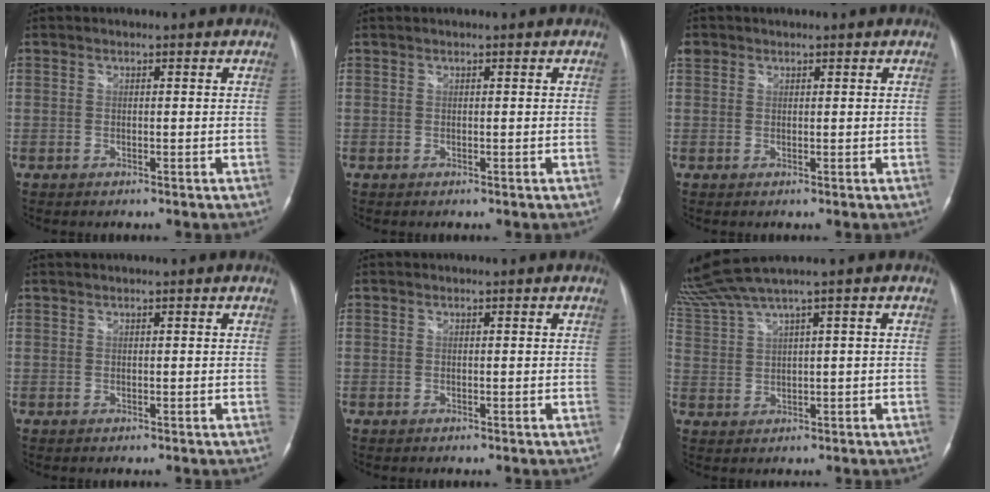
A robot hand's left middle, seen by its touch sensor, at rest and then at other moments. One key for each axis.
{"total": 0.0}
{"total": 1.8, "fx": 1.0, "fy": 1.5, "fz": 0.4, "tx": -0.006, "ty": 0.015, "tz": 0.020}
{"total": 0.5, "fx": 0.5, "fy": -0.1, "fz": 0.3, "tx": -0.009, "ty": 0.011, "tz": 0.014}
{"total": 0.0}
{"total": 6.3, "fx": 5.1, "fy": -1.5, "fz": 3.5, "tx": -0.086, "ty": 0.020, "tz": 0.111}